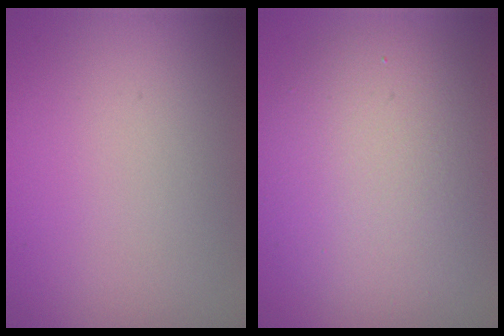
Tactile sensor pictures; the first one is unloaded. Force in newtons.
{"total": 9.1, "press": 9.1, "slide": 0.3}